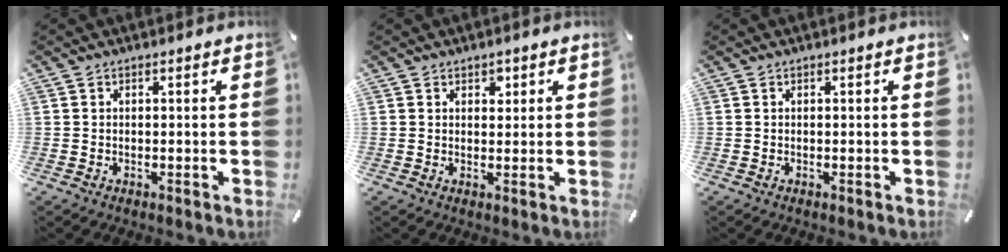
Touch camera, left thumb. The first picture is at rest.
{"total": 1.8, "force": [0.9, 1.5, 0.6], "torque": [0.011, -0.006, 0.010]}
{"total": 0.0}